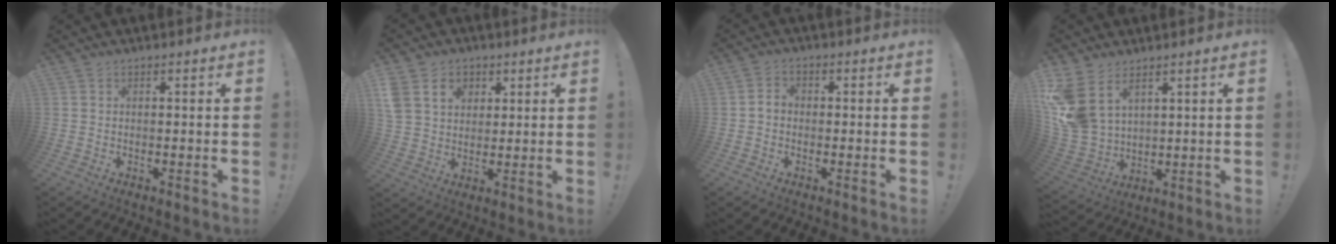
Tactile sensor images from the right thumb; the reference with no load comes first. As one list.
[{"total": 11.0, "force": [4.7, 8.6, 4.9], "torque": [-0.084, -0.014, 0.092]}, {"total": 2.8, "force": [-1.0, 2.0, 1.6], "torque": [-0.027, 0.011, -0.019]}, {"total": 12.7, "force": [6.2, 8.3, 7.2], "torque": [-0.155, -0.042, 0.123]}]